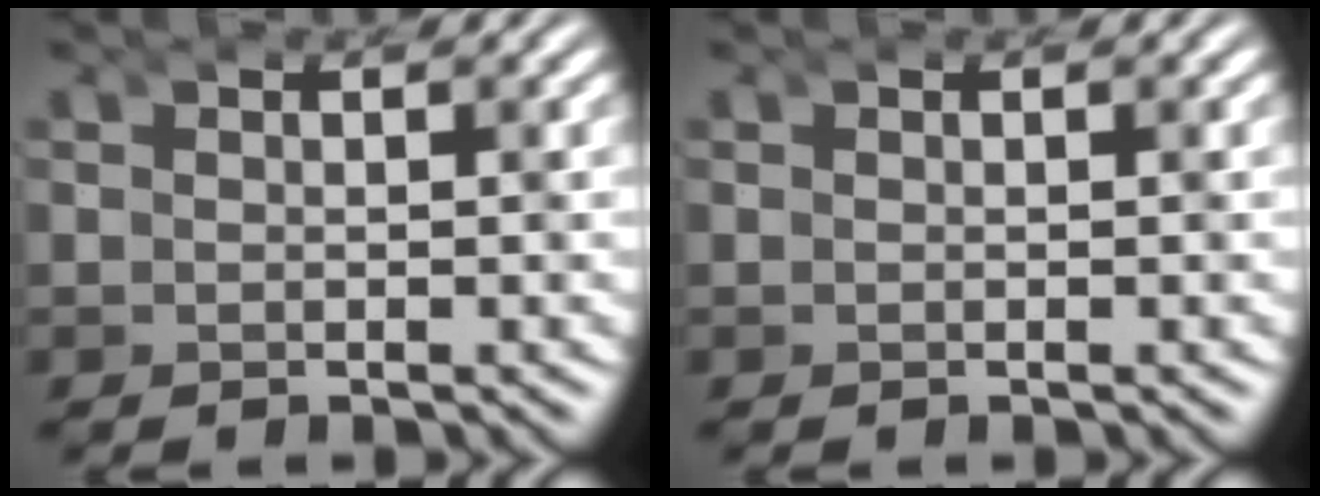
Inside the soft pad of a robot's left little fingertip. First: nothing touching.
{"total": 0.0}